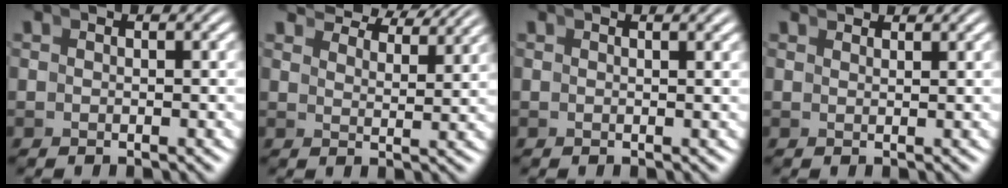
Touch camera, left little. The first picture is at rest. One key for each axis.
{"total": 5.9, "fx": 5.7, "fy": 0.5, "fz": 1.7, "tx": -0.013, "ty": 0.019, "tz": 0.087}
{"total": 0.7, "fx": 0.5, "fy": -0.3, "fz": 0.3, "tx": 0.005, "ty": 0.006, "tz": 0.007}
{"total": 2.0, "fx": 1.9, "fy": -0.5, "fz": 0.0, "tx": 0.018, "ty": 0.009, "tz": 0.033}